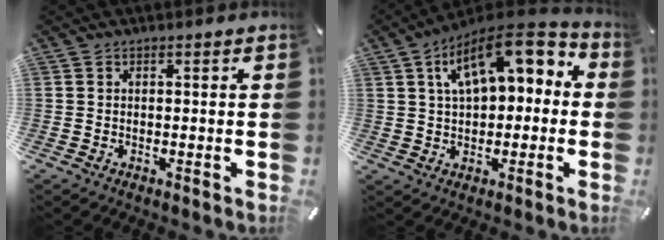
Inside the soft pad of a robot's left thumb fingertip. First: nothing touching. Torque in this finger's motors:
{"motor_torque": [2.10, 2.91, 1.49, -1.08, 0.31]}